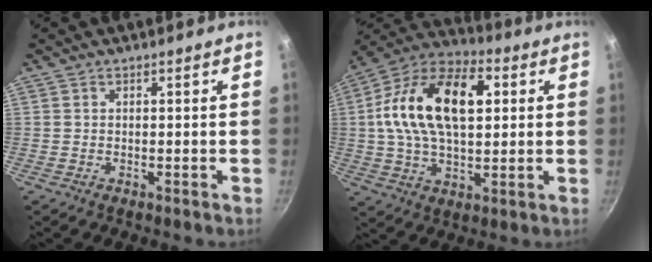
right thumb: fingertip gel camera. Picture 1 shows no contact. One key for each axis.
{"total": 20.8, "fx": 3.8, "fy": 12.1, "fz": 16.6, "tx": -0.277, "ty": 0.022, "tz": 0.049}